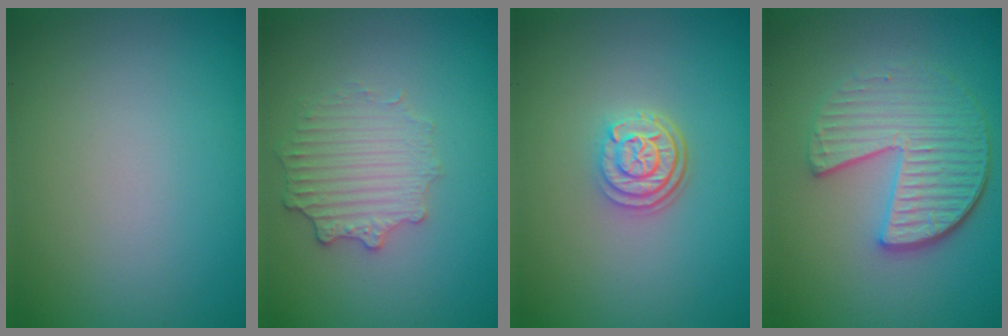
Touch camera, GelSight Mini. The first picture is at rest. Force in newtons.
{"total": 2.7, "press": 2.6, "slide": 0.8}
{"total": 3.1, "press": 2.4, "slide": 1.8}
{"total": 5.0, "press": 4.0, "slide": 3.1}